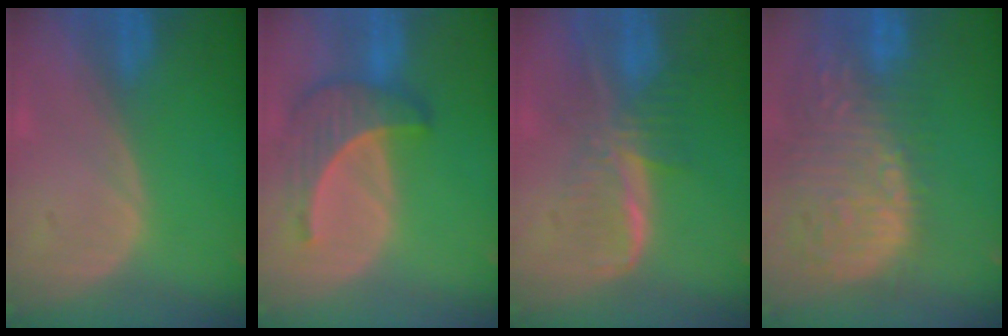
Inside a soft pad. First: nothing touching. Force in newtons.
{"total": 6.5, "press": 6.5, "slide": 0.3}
{"total": 8.1, "press": 7.0, "slide": 4.2}
{"total": 15.5, "press": 12.7, "slide": 8.9}